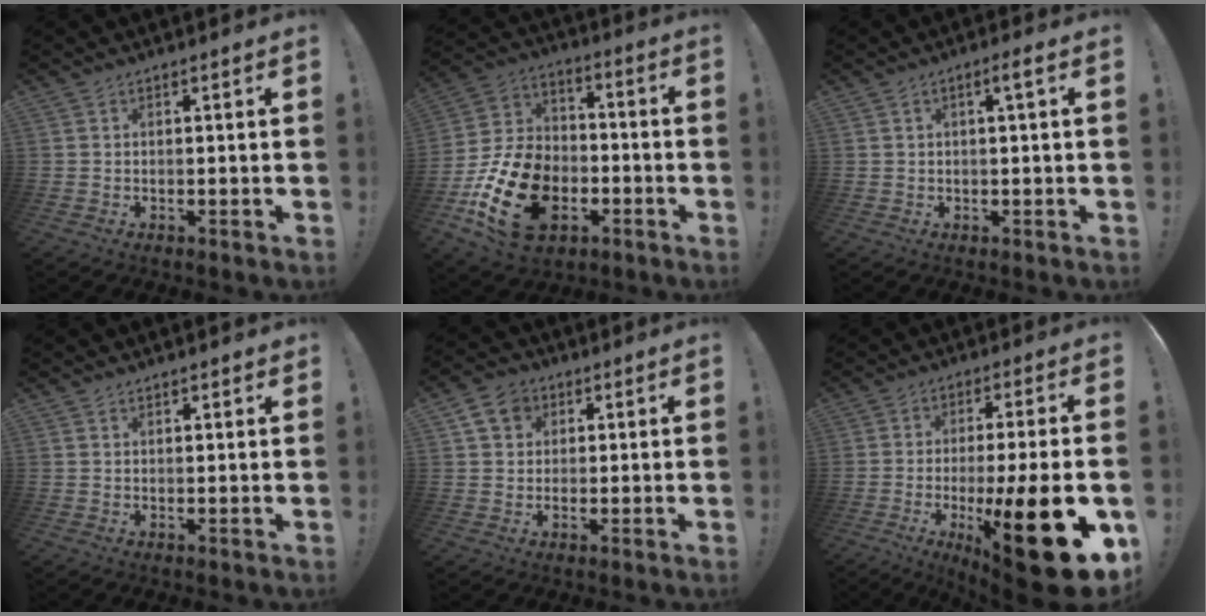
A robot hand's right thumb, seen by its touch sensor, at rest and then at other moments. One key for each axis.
{"total": 22.6, "fx": -8.1, "fy": 15.2, "fz": 14.6, "tx": -0.257, "ty": 0.050, "tz": -0.126}
{"total": 2.7, "fx": 0.4, "fy": 0.2, "fz": 2.7, "tx": -0.039, "ty": 0.000, "tz": 0.001}
{"total": 1.4, "fx": 1.2, "fy": 0.6, "fz": 0.4, "tx": -0.001, "ty": -0.006, "tz": 0.022}
{"total": 7.6, "fx": 3.1, "fy": 6.2, "fz": 3.0, "tx": -0.039, "ty": -0.007, "tz": 0.061}
{"total": 23.5, "fx": -6.9, "fy": 5.0, "fz": 21.9, "tx": -0.307, "ty": 0.016, "tz": -0.096}